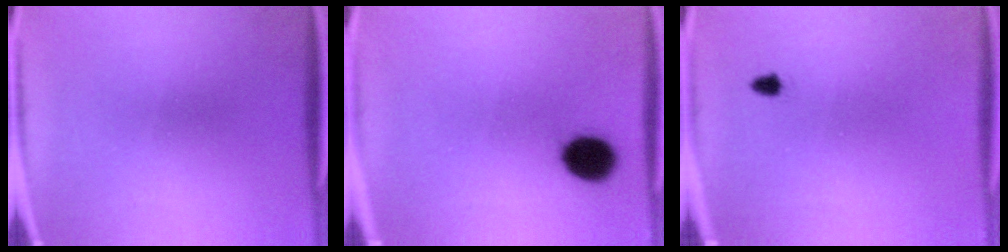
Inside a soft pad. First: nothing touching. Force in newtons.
{"total": 6.3}
{"total": 1.1}